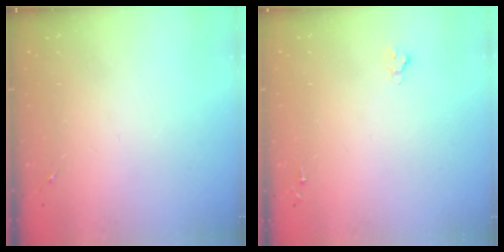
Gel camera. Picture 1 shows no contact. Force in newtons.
{"total": 1.9, "press": 1.9, "slide": 0.2}